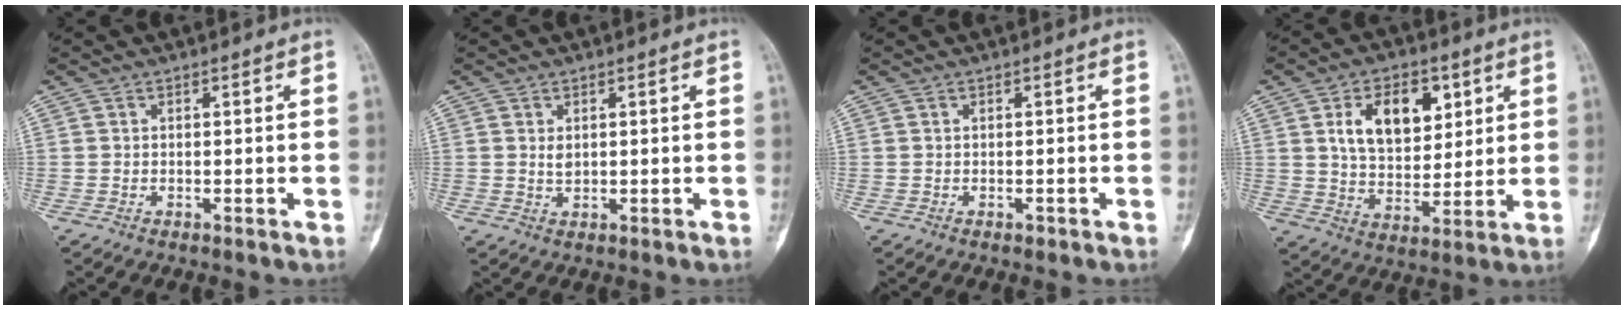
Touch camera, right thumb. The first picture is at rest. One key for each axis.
{"total": 1.5, "fx": 0.5, "fy": 0.9, "fz": 1.1, "tx": -0.012, "ty": -0.004, "tz": 0.011}
{"total": 0.6, "fx": -0.4, "fy": 0.4, "fz": 0.4, "tx": -0.009, "ty": 0.003, "tz": -0.003}
{"total": 13.1, "fx": 4.8, "fy": 8.2, "fz": 9.1, "tx": -0.111, "ty": -0.019, "tz": 0.089}